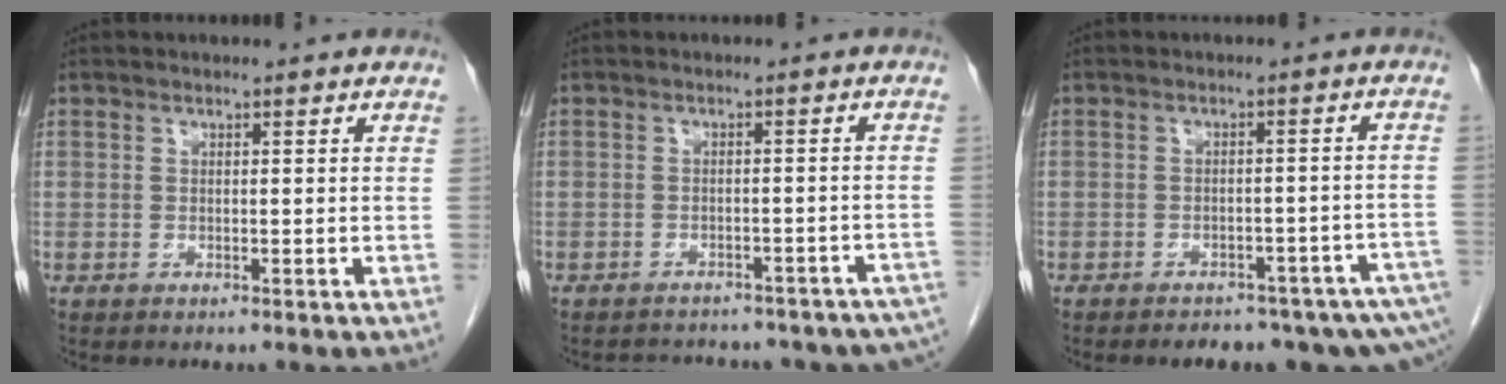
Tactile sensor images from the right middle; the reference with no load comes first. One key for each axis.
{"total": 18.2, "fx": -15.9, "fy": 6.5, "fz": 6.1, "tx": -0.079, "ty": 0.017, "tz": -0.170}
{"total": 12.9, "fx": -10.7, "fy": 3.3, "fz": 6.4, "tx": -0.051, "ty": 0.020, "tz": -0.119}